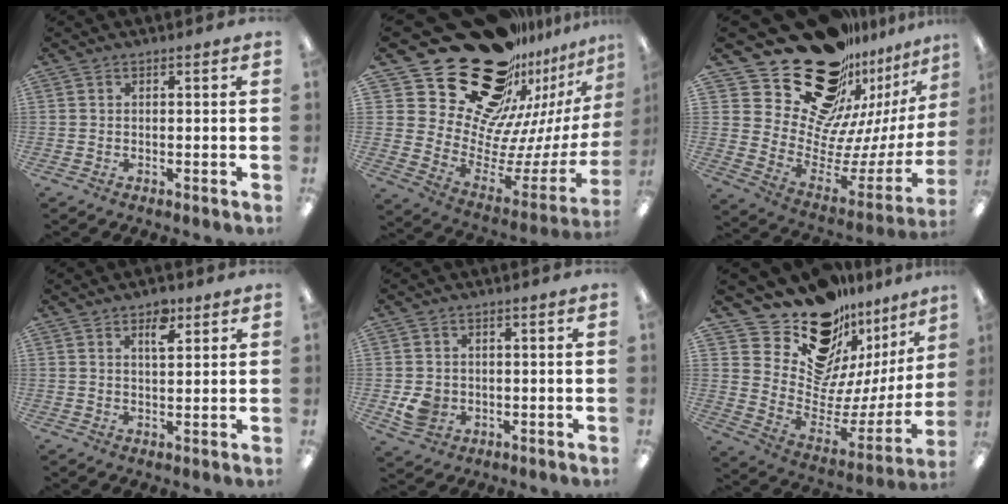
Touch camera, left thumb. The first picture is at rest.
{"total": 30.3, "force": [20.2, 16.1, 15.8], "torque": [-0.245, -0.180, 0.401]}
{"total": 27.3, "force": [18.1, 14.8, 14.2], "torque": [-0.222, -0.157, 0.354]}
{"total": 4.6, "force": [2.8, 2.1, 3.0], "torque": [-0.034, -0.009, 0.042]}
{"total": 4.9, "force": [-0.7, 4.5, 2.0], "torque": [-0.027, 0.002, -0.010]}
{"total": 19.8, "force": [16.6, 8.9, 6.1], "torque": [-0.097, -0.150, 0.303]}